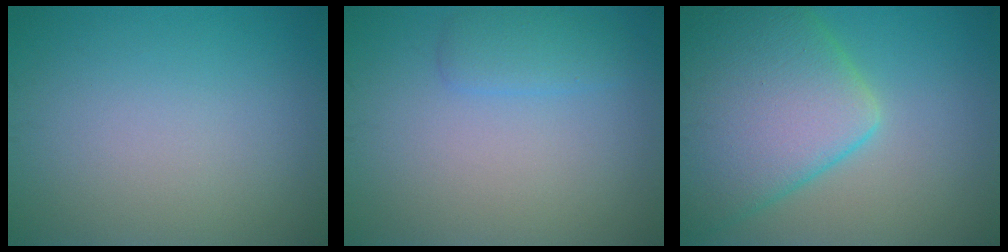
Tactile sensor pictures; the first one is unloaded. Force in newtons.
{"total": 1.8, "press": 1.8, "slide": 0.2}
{"total": 11.2, "press": 11.2, "slide": 0.5}